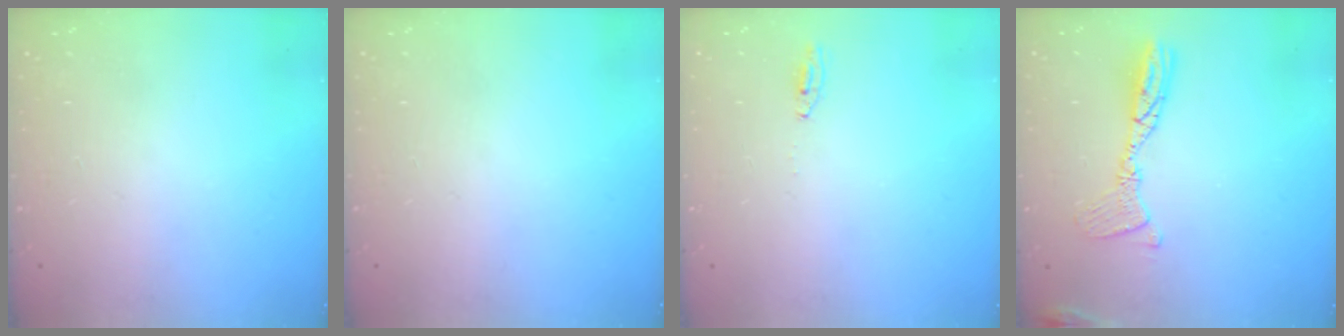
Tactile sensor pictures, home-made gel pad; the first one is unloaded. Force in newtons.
{"total": 0.0}
{"total": 2.0, "press": 2.0, "slide": 0.2}
{"total": 12.4, "press": 12.4, "slide": 1.1}